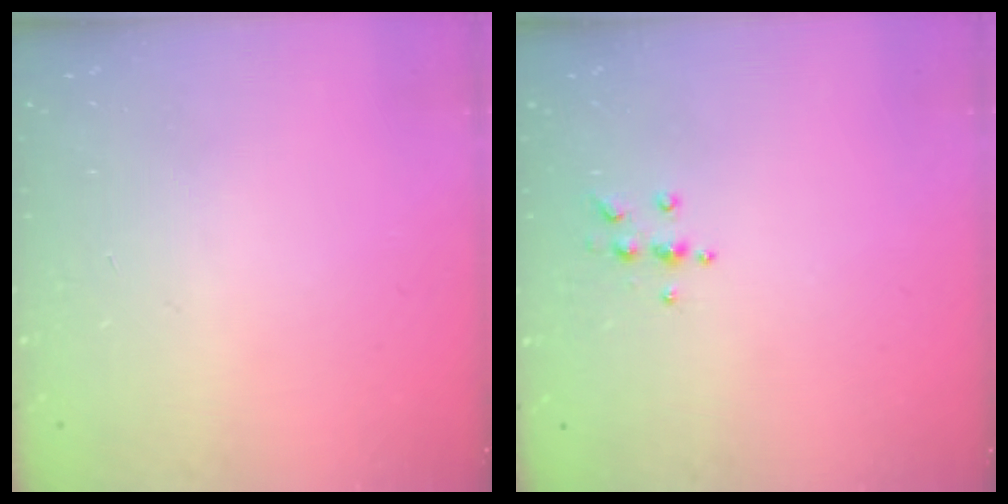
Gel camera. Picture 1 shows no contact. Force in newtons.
{"total": 5.6, "press": 5.6, "slide": 0.7}